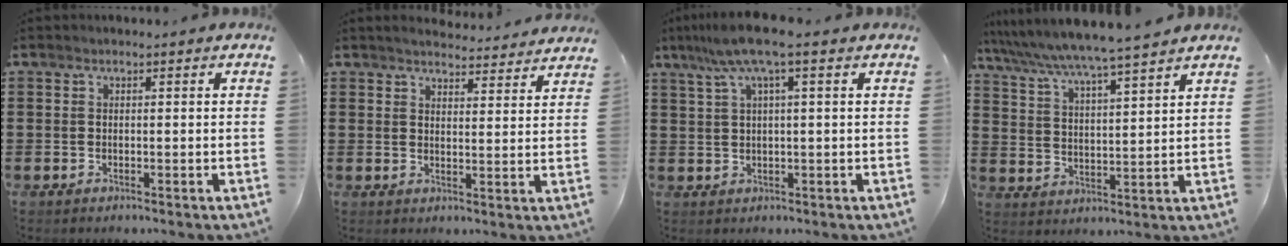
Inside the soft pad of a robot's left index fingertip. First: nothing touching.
{"total": 3.4, "force": [3.4, -0.1, 0.3], "torque": [-0.016, -0.021, 0.059]}
{"total": 6.3, "force": [2.6, 0.2, 5.7], "torque": [-0.122, -0.001, 0.042]}
{"total": 6.2, "force": [5.7, -0.8, 2.2], "torque": [-0.068, -0.038, 0.094]}